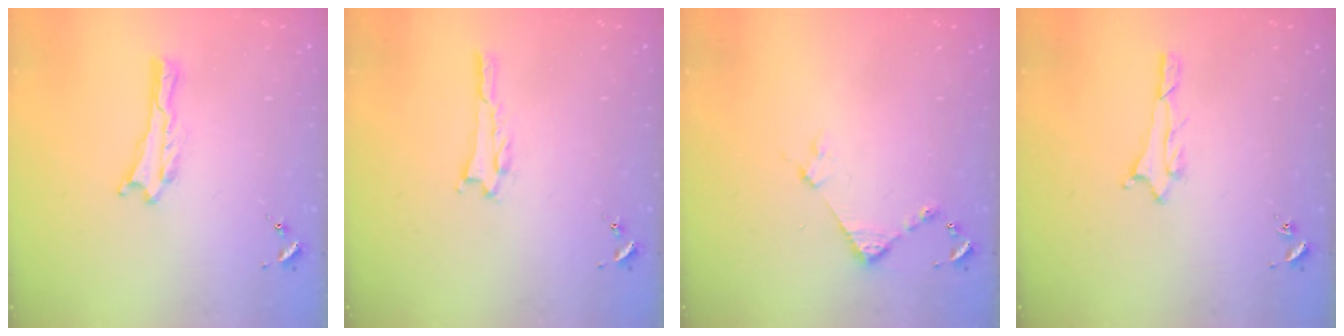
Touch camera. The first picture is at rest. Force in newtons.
{"total": 0.5, "press": 0.5, "slide": 0.1}
{"total": 3.5, "press": 3.5, "slide": 0.3}
{"total": 1.1, "press": 1.1, "slide": 0.1}